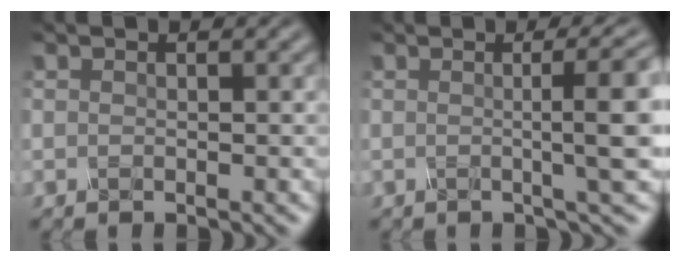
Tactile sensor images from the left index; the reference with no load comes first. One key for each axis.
{"total": 6.7, "fx": 0.4, "fy": 1.6, "fz": 6.5, "tx": -0.071, "ty": 0.011, "tz": 0.006}